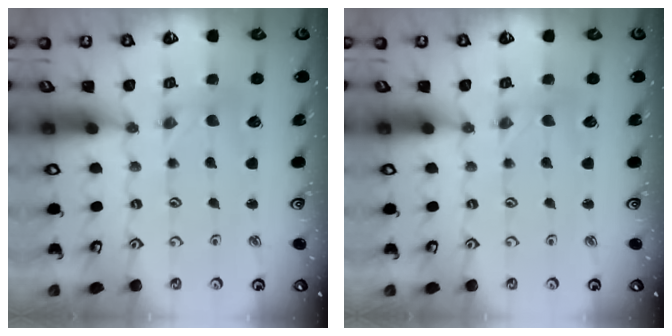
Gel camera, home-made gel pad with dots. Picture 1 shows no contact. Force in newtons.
{"total": 0.0}